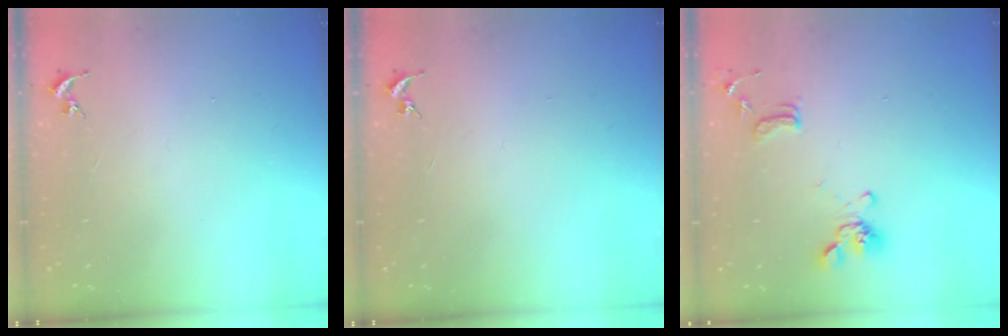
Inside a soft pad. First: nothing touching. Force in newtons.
{"total": 0.0}
{"total": 12.0, "press": 11.9, "slide": 1.8}